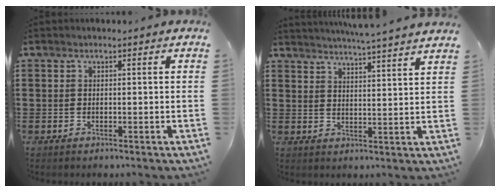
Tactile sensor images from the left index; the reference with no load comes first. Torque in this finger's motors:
{"motor_torque": [2.14, 0.00, -0.02, 0.18]}